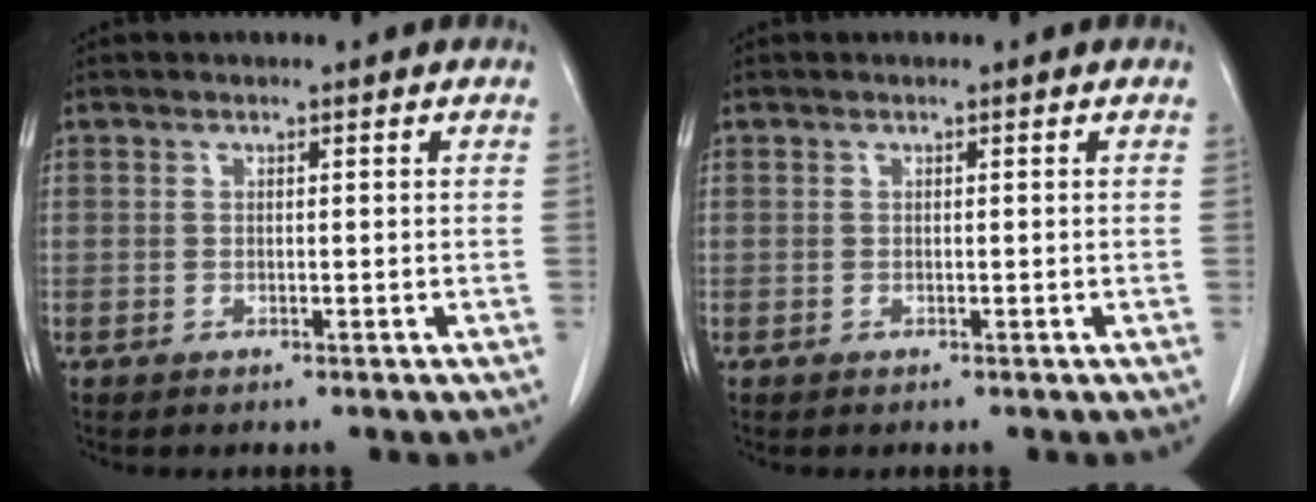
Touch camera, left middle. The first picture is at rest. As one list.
[{"total": 0.0}]